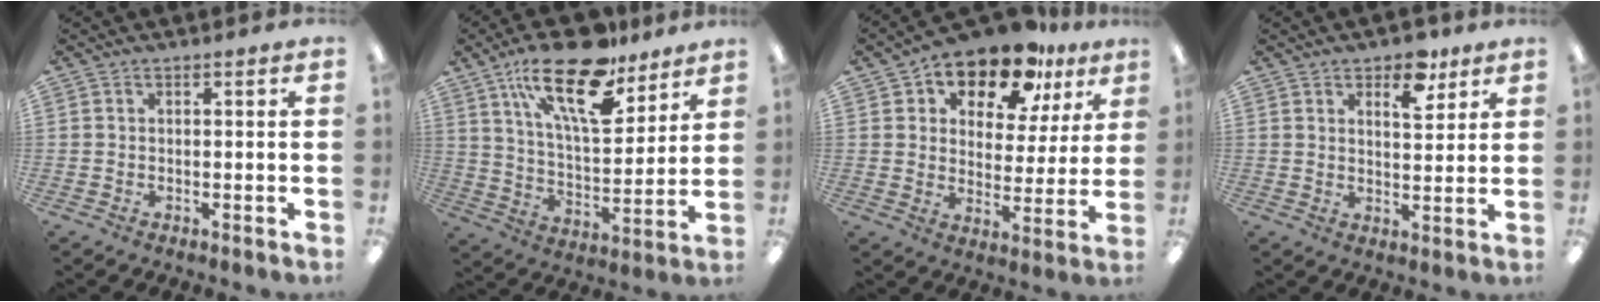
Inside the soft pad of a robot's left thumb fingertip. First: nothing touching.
{"total": 22.0, "force": [14.5, 8.7, 14.1], "torque": [-0.235, -0.075, 0.245]}
{"total": 13.5, "force": [10.4, 6.2, 5.8], "torque": [-0.105, -0.067, 0.184]}
{"total": 7.6, "force": [5.2, 3.7, 4.2], "torque": [-0.039, -0.026, 0.084]}